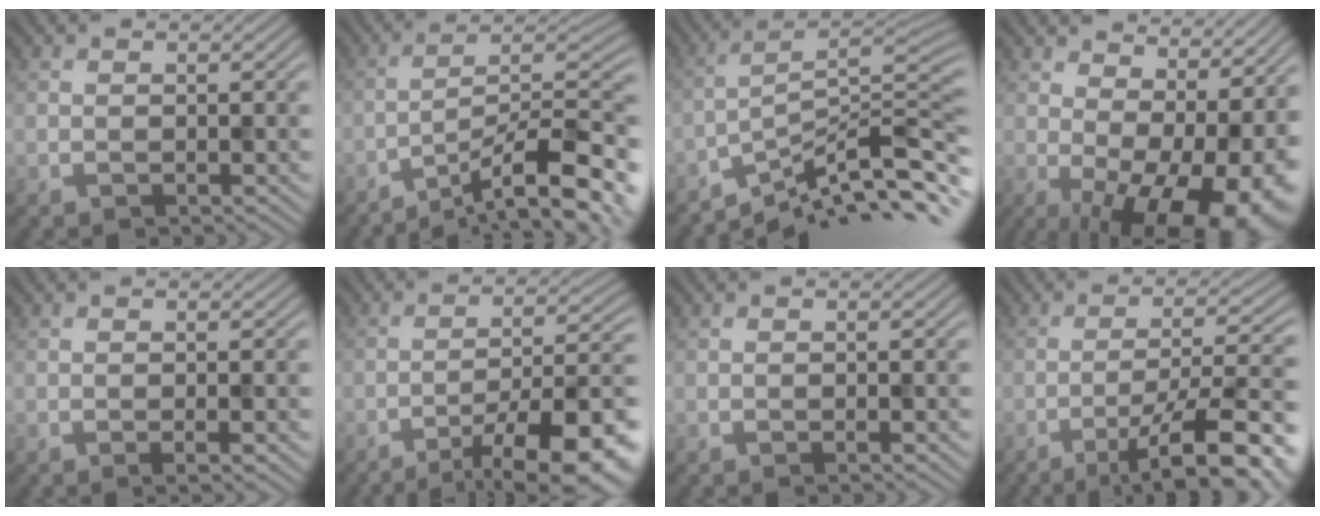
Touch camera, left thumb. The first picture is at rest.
{"total": 15.4, "force": [-10.4, 3.3, 10.8], "torque": [-0.162, 0.006, -0.166]}
{"total": 10.7, "force": [-8.0, 1.7, 6.9], "torque": [-0.110, 0.011, -0.137]}
{"total": 16.3, "force": [0.5, 8.2, 14.0], "torque": [-0.174, -0.017, 0.045]}
{"total": 1.4, "force": [-0.3, 0.1, 1.4], "torque": [-0.025, -0.003, -0.007]}
{"total": 14.1, "force": [-8.8, 3.5, 10.5], "torque": [-0.153, 0.003, -0.125]}
{"total": 0.5, "force": [-0.2, 0.0, 0.5], "torque": [-0.008, -0.002, -0.004]}
{"total": 13.4, "force": [-7.5, 3.2, 10.6], "torque": [-0.157, 0.008, -0.108]}